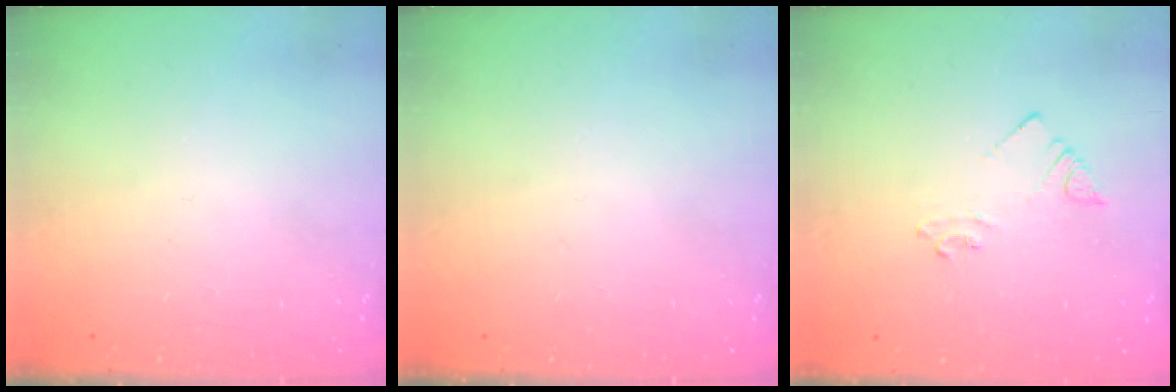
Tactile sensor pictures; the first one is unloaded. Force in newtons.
{"total": 0.0}
{"total": 3.6, "press": 3.6, "slide": 0.6}